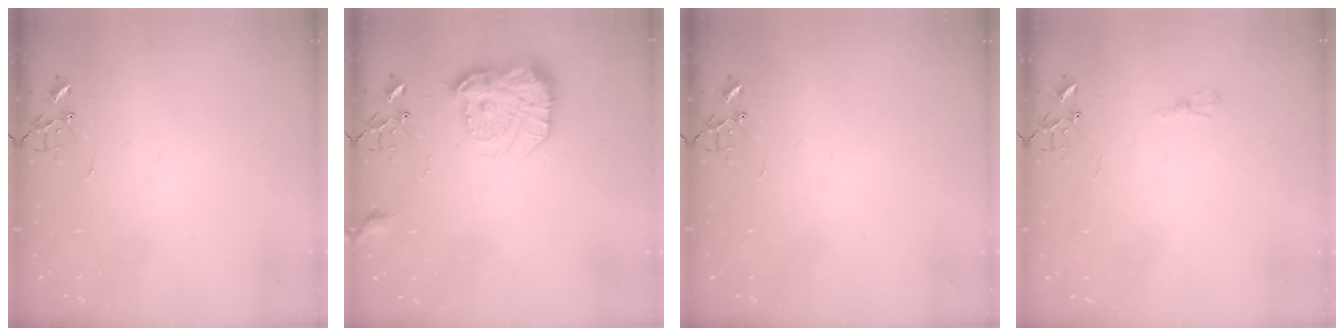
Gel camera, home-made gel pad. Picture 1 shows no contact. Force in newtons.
{"total": 16.5, "press": 16.5, "slide": 1.1}
{"total": 0.0}
{"total": 4.8, "press": 4.8, "slide": 0.5}